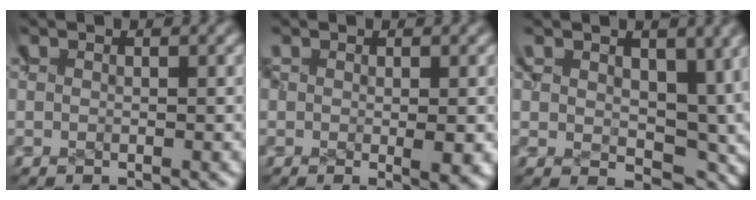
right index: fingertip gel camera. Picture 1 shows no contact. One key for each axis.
{"total": 1.0, "fx": 0.1, "fy": 0.1, "fz": 1.0, "tx": -0.011, "ty": -0.006, "tz": 0.007}
{"total": 3.9, "fx": 0.0, "fy": 3.2, "fz": 2.3, "tx": -0.049, "ty": -0.029, "tz": 0.008}